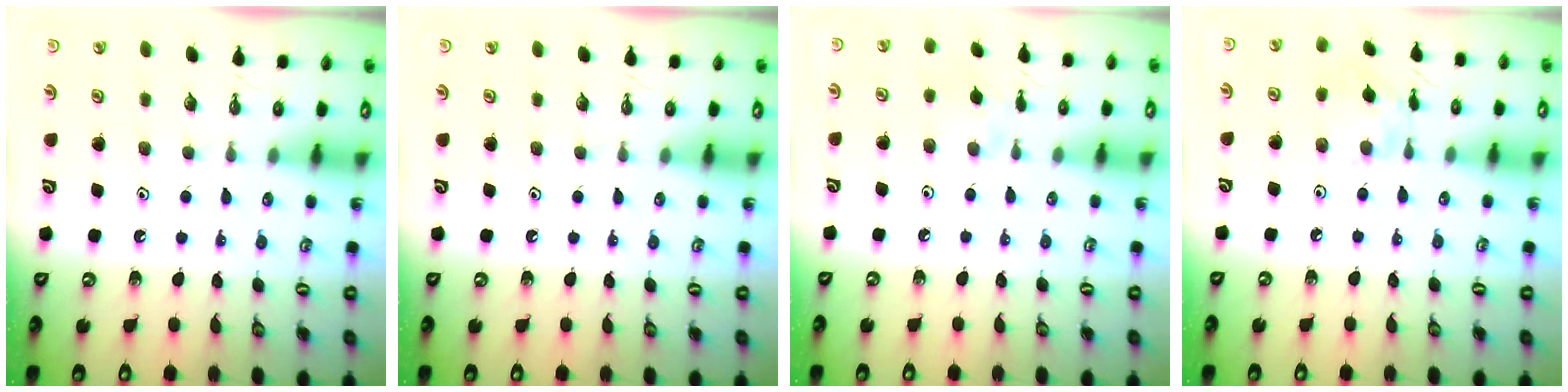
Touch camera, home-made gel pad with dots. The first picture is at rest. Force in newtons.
{"total": 0.0}
{"total": 2.1, "press": 2.0, "slide": 0.4}
{"total": 2.2, "press": 2.2, "slide": 0.0}